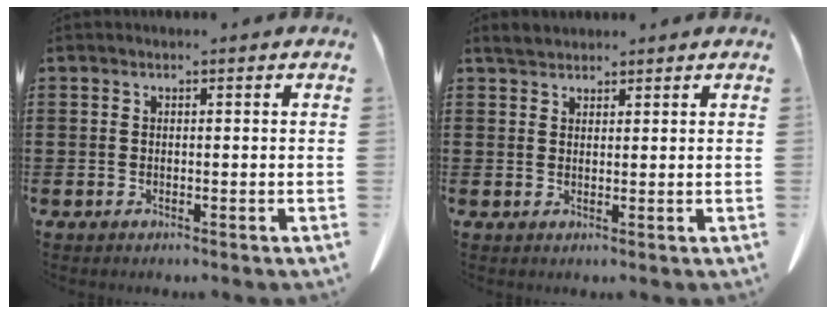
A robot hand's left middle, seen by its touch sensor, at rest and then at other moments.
{"total": 2.1, "force": [2.0, 0.6, 0.5], "torque": [-0.016, 0.002, 0.041]}